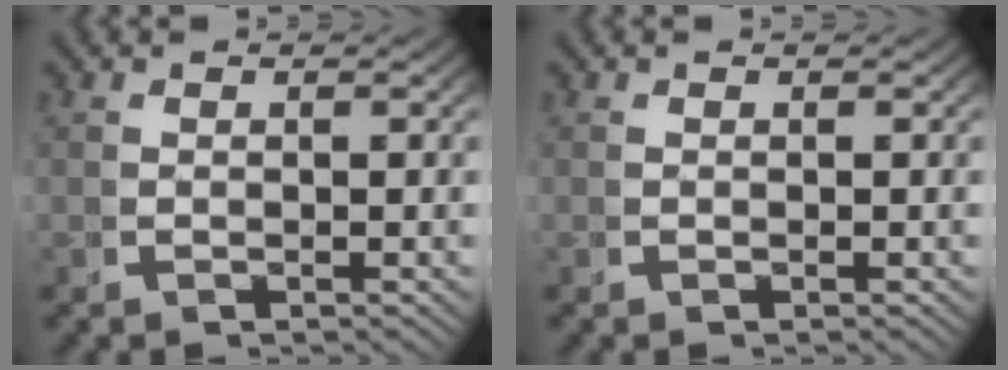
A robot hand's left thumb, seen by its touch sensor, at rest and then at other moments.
{"total": 0.0}